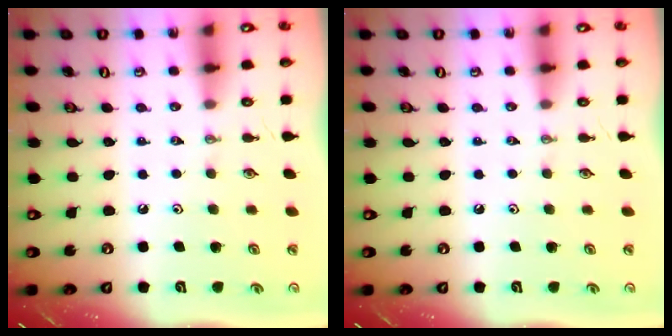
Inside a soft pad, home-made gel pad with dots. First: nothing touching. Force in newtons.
{"total": 0.0}